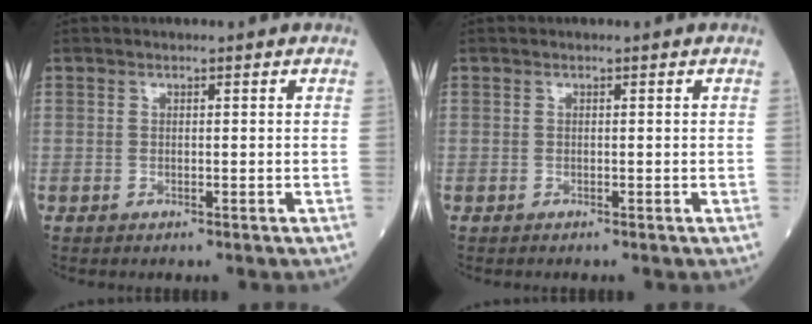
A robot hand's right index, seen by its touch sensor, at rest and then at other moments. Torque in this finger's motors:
{"motor_torque": [-0.04, -0.06, -0.03, -0.01]}